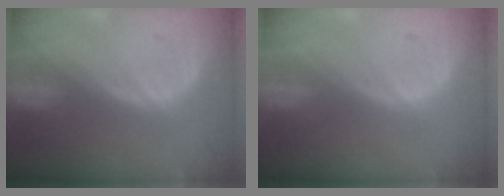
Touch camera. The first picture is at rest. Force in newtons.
{"total": 0.0}